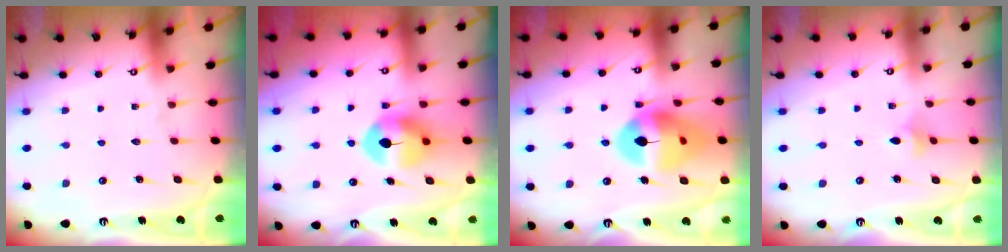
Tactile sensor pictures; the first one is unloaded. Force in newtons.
{"total": 8.5, "press": 8.5, "slide": 1.0}
{"total": 16.7, "press": 16.6, "slide": 1.8}
{"total": 2.9, "press": 2.9, "slide": 0.6}